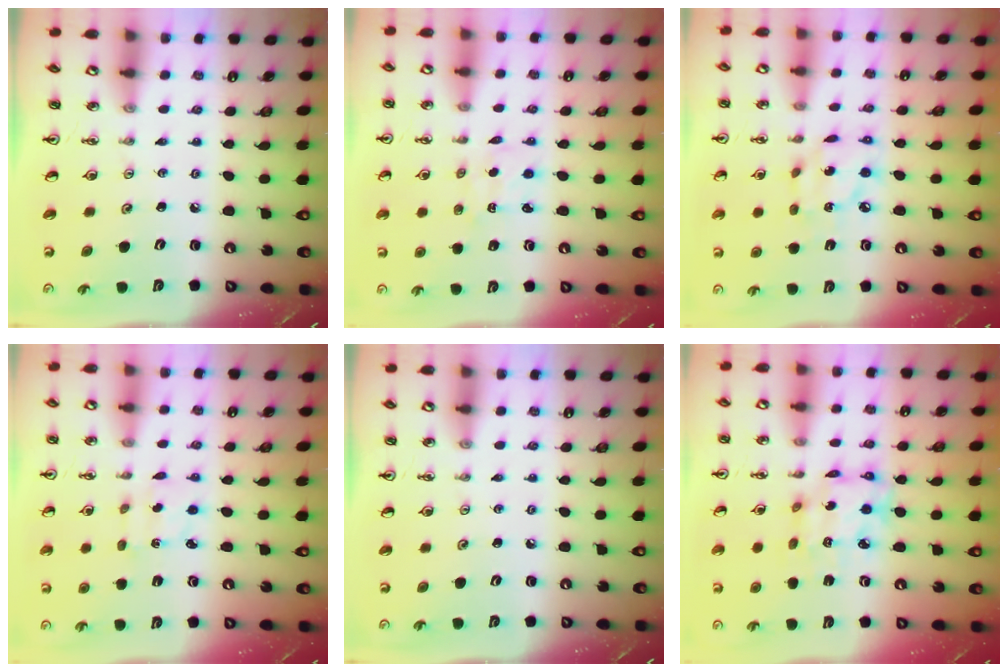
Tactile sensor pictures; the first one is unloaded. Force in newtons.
{"total": 2.1, "press": 2.1, "slide": 0.3}
{"total": 9.5, "press": 9.5, "slide": 0.6}
{"total": 2.4, "press": 2.4, "slide": 0.6}
{"total": 0.0}
{"total": 10.9, "press": 10.8, "slide": 0.8}